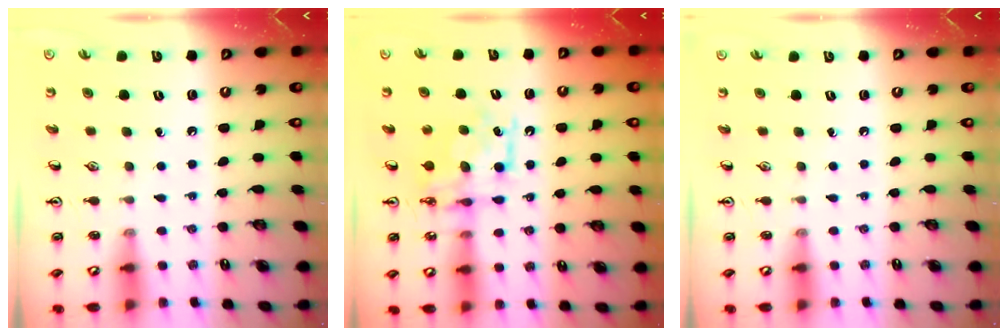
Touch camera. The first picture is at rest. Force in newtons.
{"total": 8.1, "press": 8.1, "slide": 0.3}
{"total": 0.0}